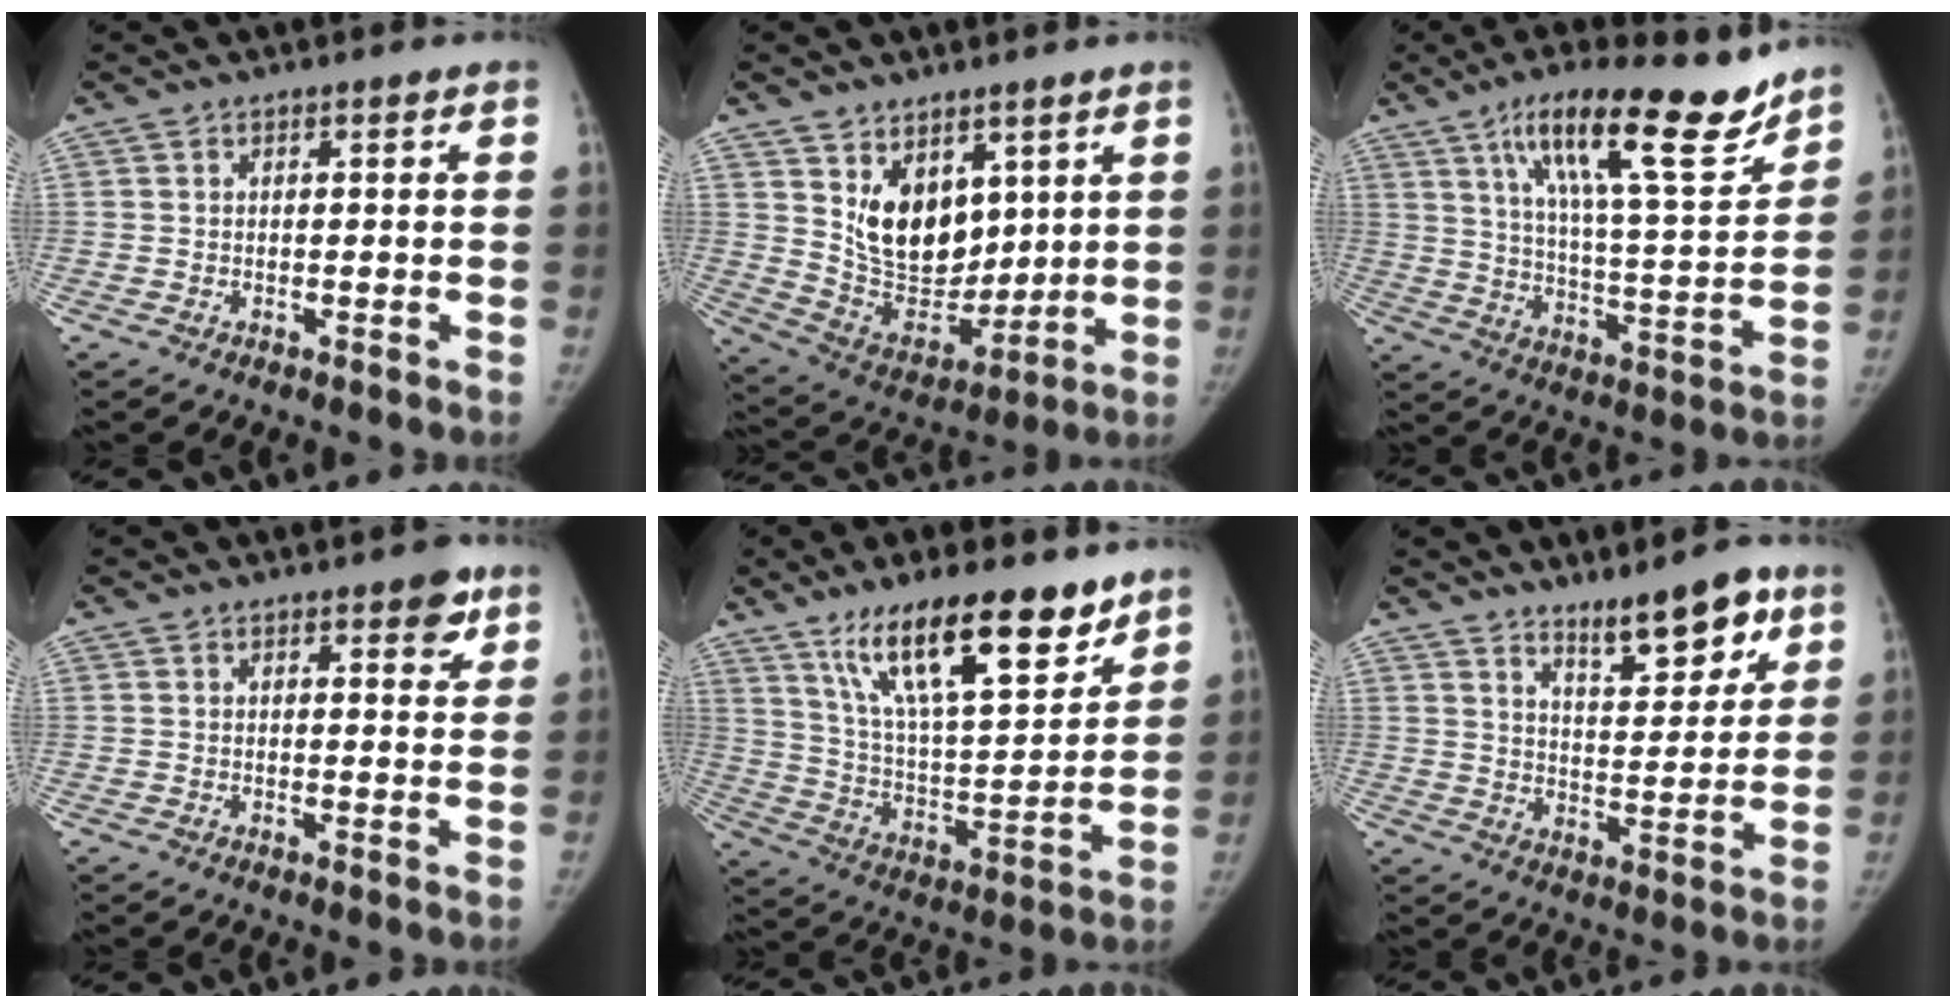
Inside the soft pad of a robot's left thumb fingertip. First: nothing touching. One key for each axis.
{"total": 13.6, "fx": 5.5, "fy": 9.1, "fz": 8.5, "tx": -0.094, "ty": -0.050, "tz": 0.123}
{"total": 20.7, "fx": 13.9, "fy": 4.5, "fz": 14.7, "tx": -0.207, "ty": -0.063, "tz": 0.225}
{"total": 4.3, "fx": 2.5, "fy": 1.8, "fz": 3.0, "tx": -0.020, "ty": -0.011, "tz": 0.027}
{"total": 21.0, "fx": 13.9, "fy": 6.3, "fz": 14.4, "tx": -0.209, "ty": -0.065, "tz": 0.245}
{"total": 11.0, "fx": 7.5, "fy": 3.5, "fz": 7.3, "tx": -0.082, "ty": -0.048, "tz": 0.121}